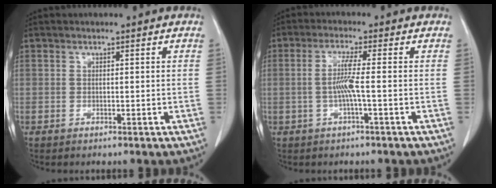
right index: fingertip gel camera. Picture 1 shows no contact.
{"total": 4.2, "force": [-0.6, -0.4, 4.2], "torque": [-0.089, 0.003, -0.012]}